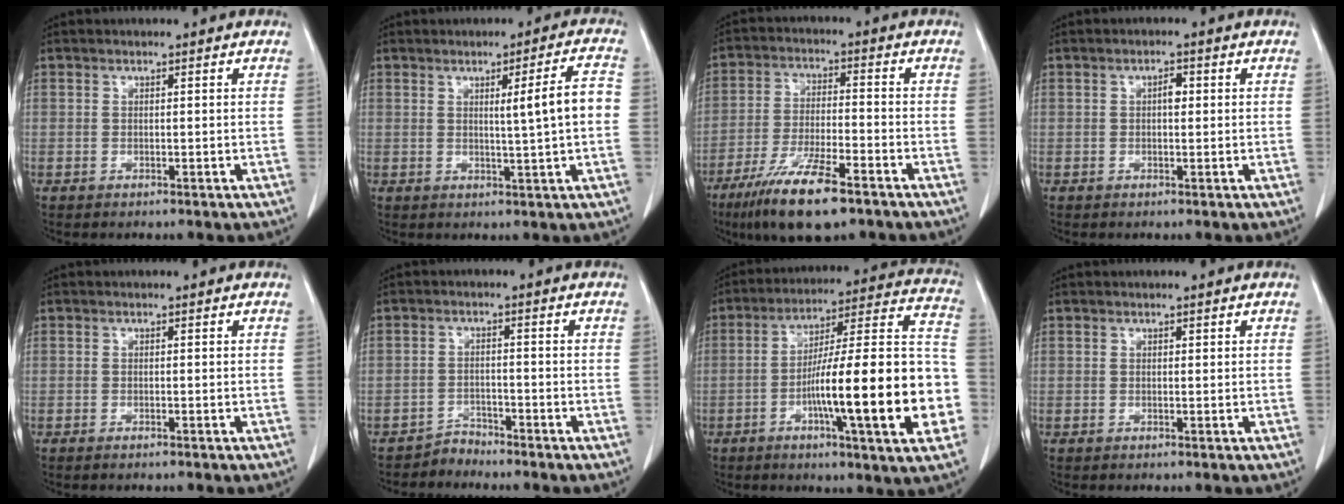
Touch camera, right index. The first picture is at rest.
{"total": 6.5, "force": [0.4, -0.5, 6.5], "torque": [-0.093, 0.003, 0.008]}
{"total": 12.4, "force": [-8.1, 2.1, 9.1], "torque": [-0.171, -0.025, -0.141]}
{"total": 1.6, "force": [0.2, 0.8, 1.4], "torque": [-0.021, 0.004, 0.002]}
{"total": 0.8, "force": [-0.7, 0.0, 0.5], "torque": [-0.011, -0.002, -0.010]}
{"total": 2.3, "force": [-2.1, 0.4, -0.8], "torque": [0.023, -0.005, -0.039]}
{"total": 24.0, "force": [-5.9, 2.0, 23.2], "torque": [-0.280, 0.016, -0.088]}
{"total": 0.0}